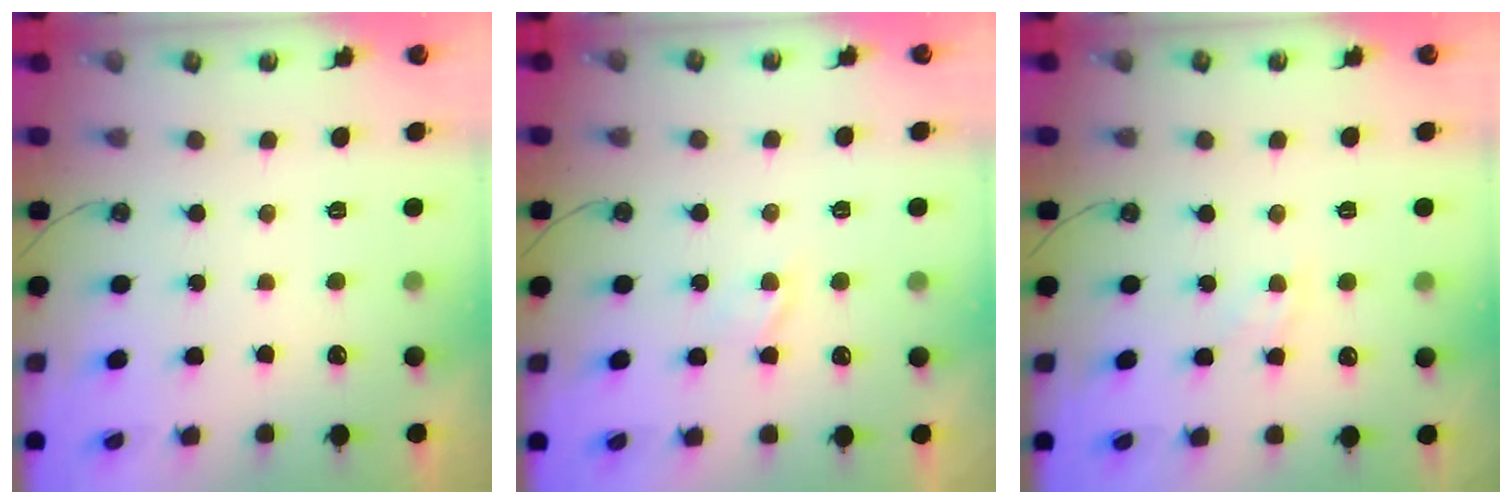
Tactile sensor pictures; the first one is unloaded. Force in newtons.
{"total": 1.4, "press": 1.4, "slide": 0.2}
{"total": 4.4, "press": 4.4, "slide": 0.6}